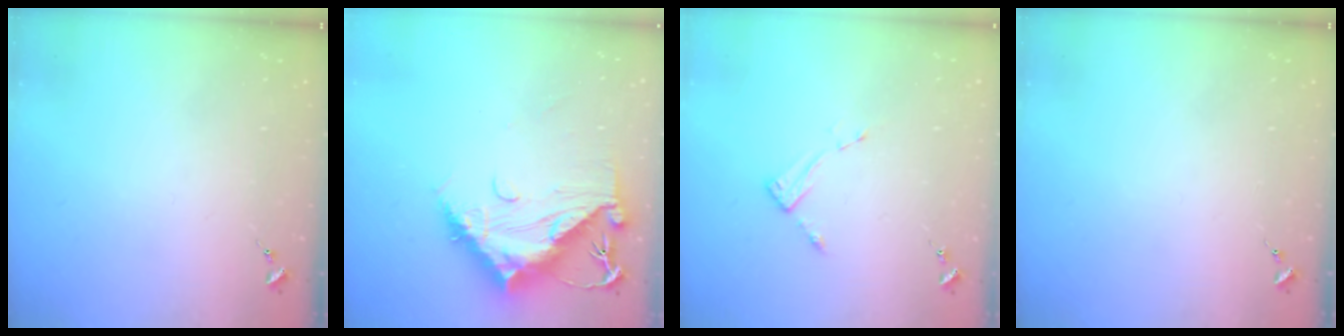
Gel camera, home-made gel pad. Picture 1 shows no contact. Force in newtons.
{"total": 15.4, "press": 15.3, "slide": 1.6}
{"total": 2.7, "press": 2.7, "slide": 0.4}
{"total": 0.0}